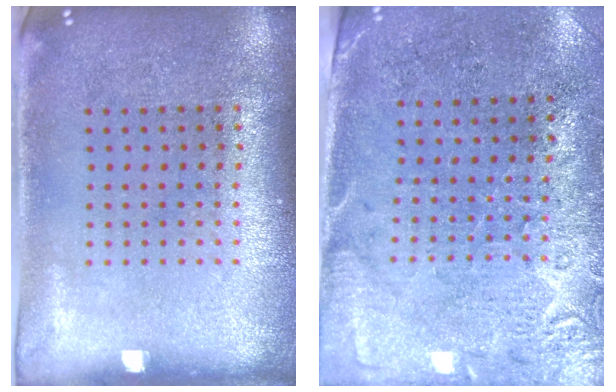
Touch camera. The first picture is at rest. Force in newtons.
{"total": 2.7, "press": 2.4, "slide": 1.2}